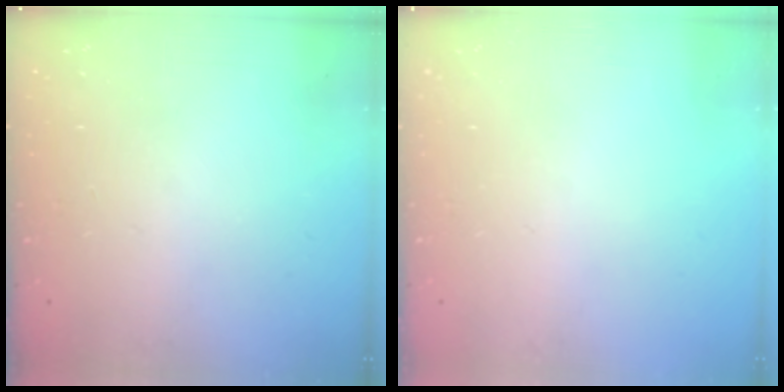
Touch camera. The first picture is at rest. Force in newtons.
{"total": 0.0}